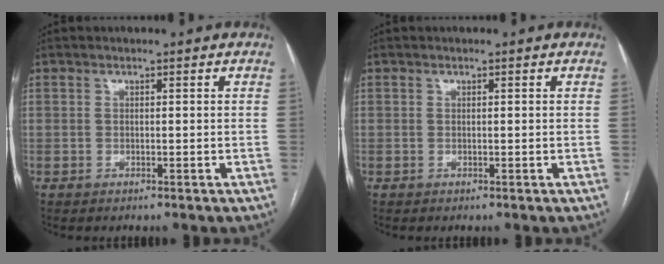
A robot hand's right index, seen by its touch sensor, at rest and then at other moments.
{"total": 0.0}